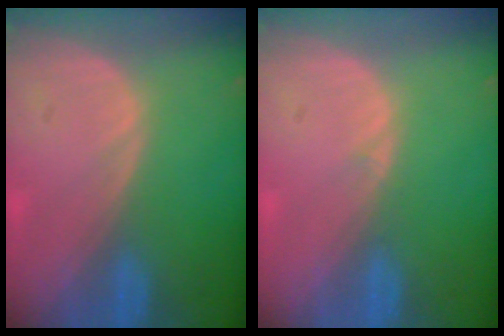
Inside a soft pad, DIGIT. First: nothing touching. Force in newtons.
{"total": 0.6, "press": 0.2, "slide": 0.5}